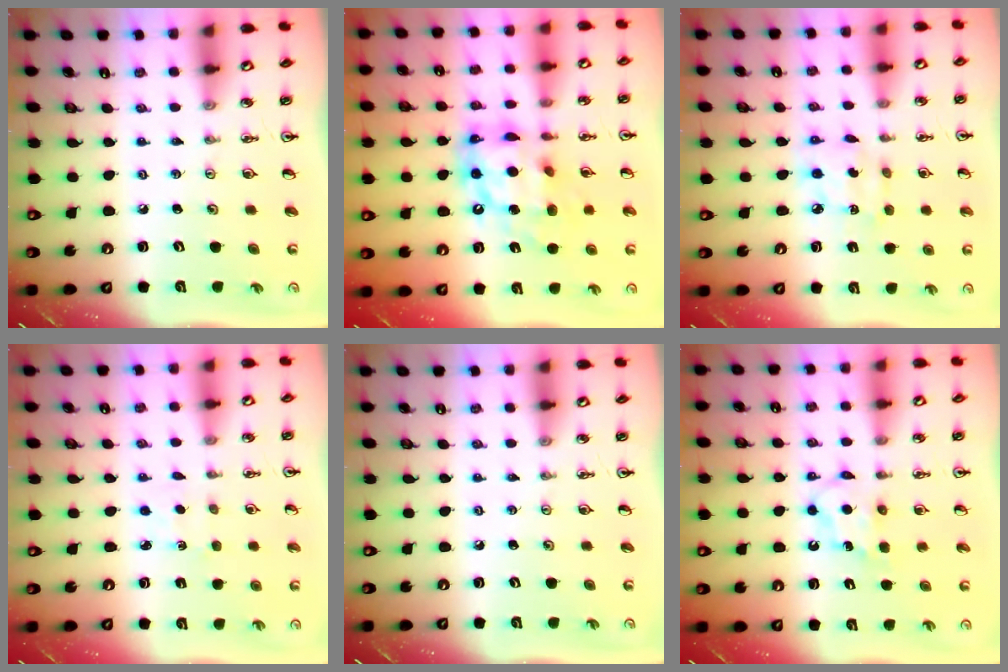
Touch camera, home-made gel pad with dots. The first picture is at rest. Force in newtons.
{"total": 15.1, "press": 15.1, "slide": 1.3}
{"total": 5.8, "press": 5.8, "slide": 0.3}
{"total": 1.3, "press": 1.2, "slide": 0.3}
{"total": 0.0}
{"total": 6.1, "press": 6.1, "slide": 0.7}